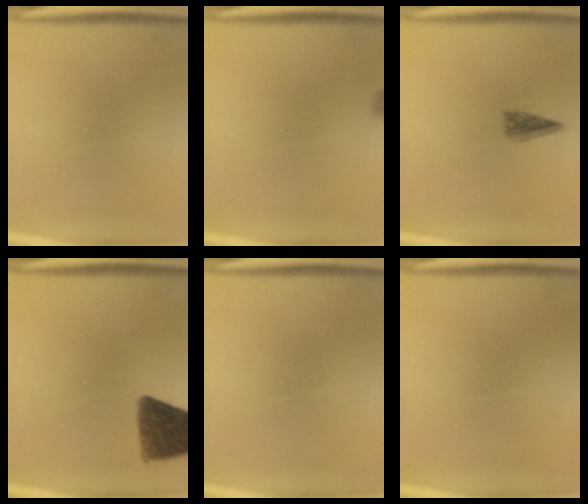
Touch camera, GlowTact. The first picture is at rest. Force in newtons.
{"total": 1.3}
{"total": 2.7}
{"total": 10.6}
{"total": 0.0}
{"total": 1.6}